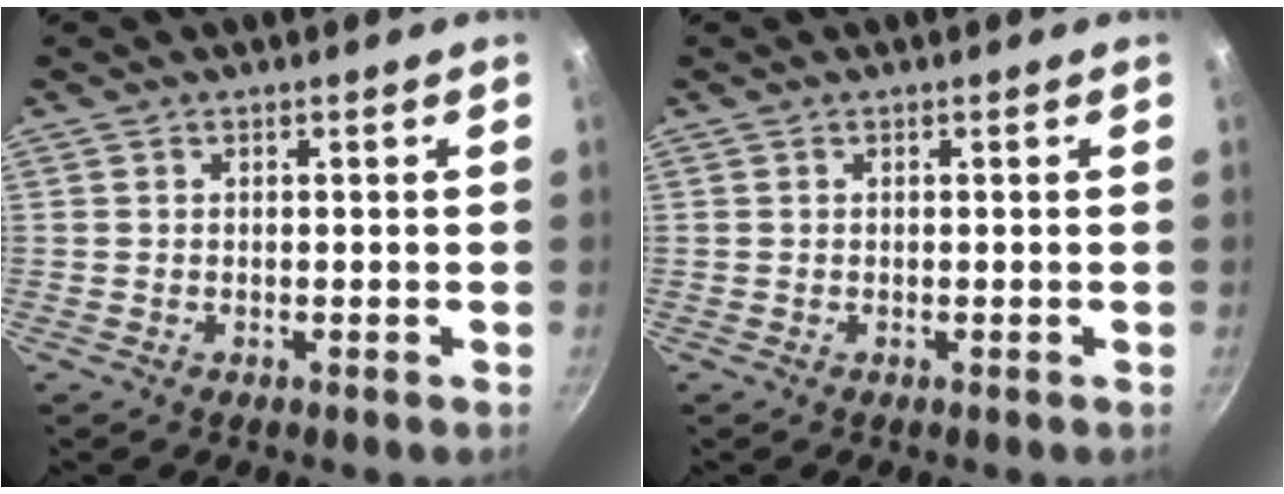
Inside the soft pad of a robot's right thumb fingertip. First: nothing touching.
{"total": 0.0}